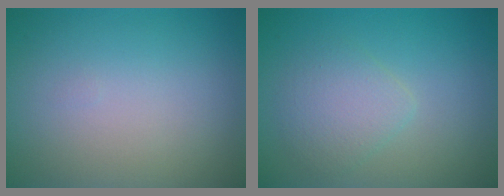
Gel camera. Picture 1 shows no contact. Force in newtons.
{"total": 2.6, "press": 2.5, "slide": 0.1}